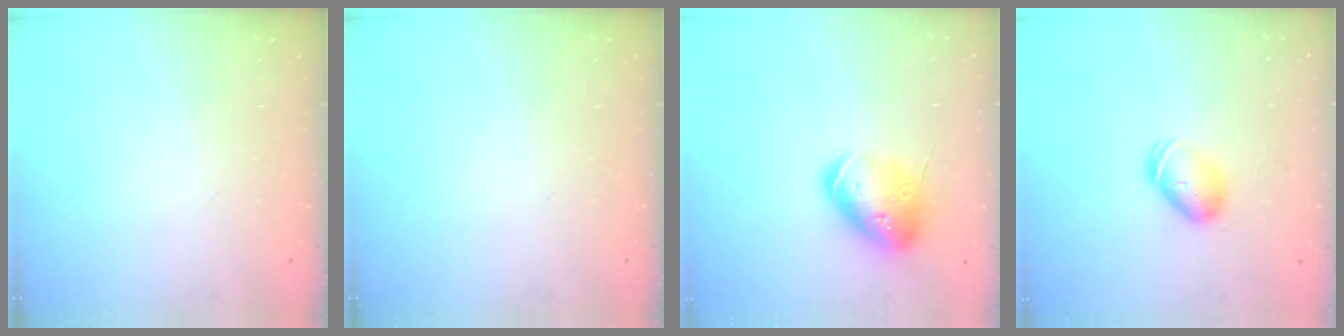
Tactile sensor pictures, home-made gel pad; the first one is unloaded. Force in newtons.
{"total": 0.0}
{"total": 16.5, "press": 16.3, "slide": 2.7}
{"total": 8.3, "press": 8.3, "slide": 0.8}